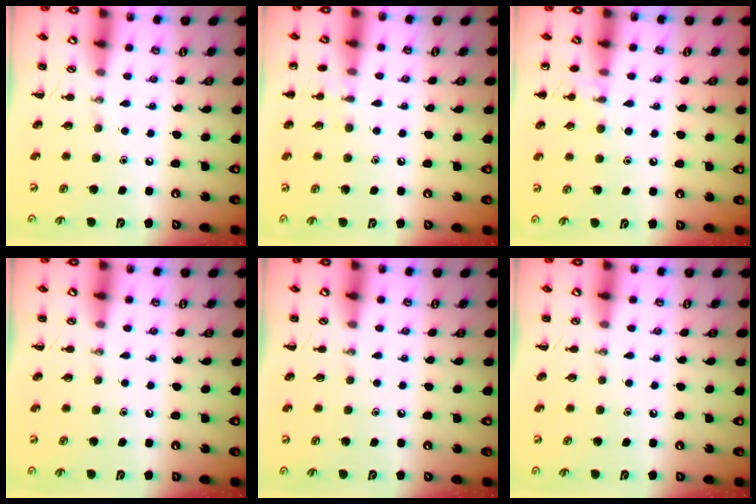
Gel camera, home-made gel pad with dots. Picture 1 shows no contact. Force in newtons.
{"total": 6.2, "press": 5.9, "slide": 1.9}
{"total": 7.1, "press": 6.8, "slide": 2.0}
{"total": 0.0}
{"total": 0.0}
{"total": 0.0}